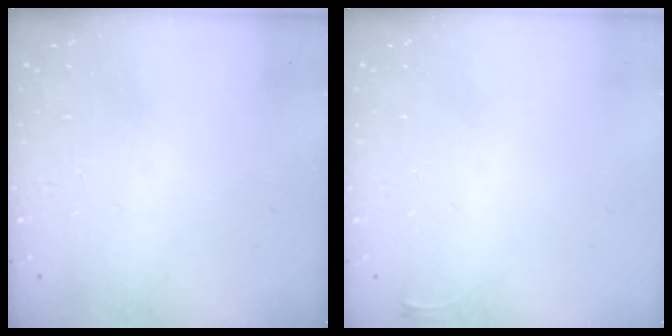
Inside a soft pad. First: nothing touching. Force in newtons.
{"total": 2.6, "press": 2.6, "slide": 0.6}